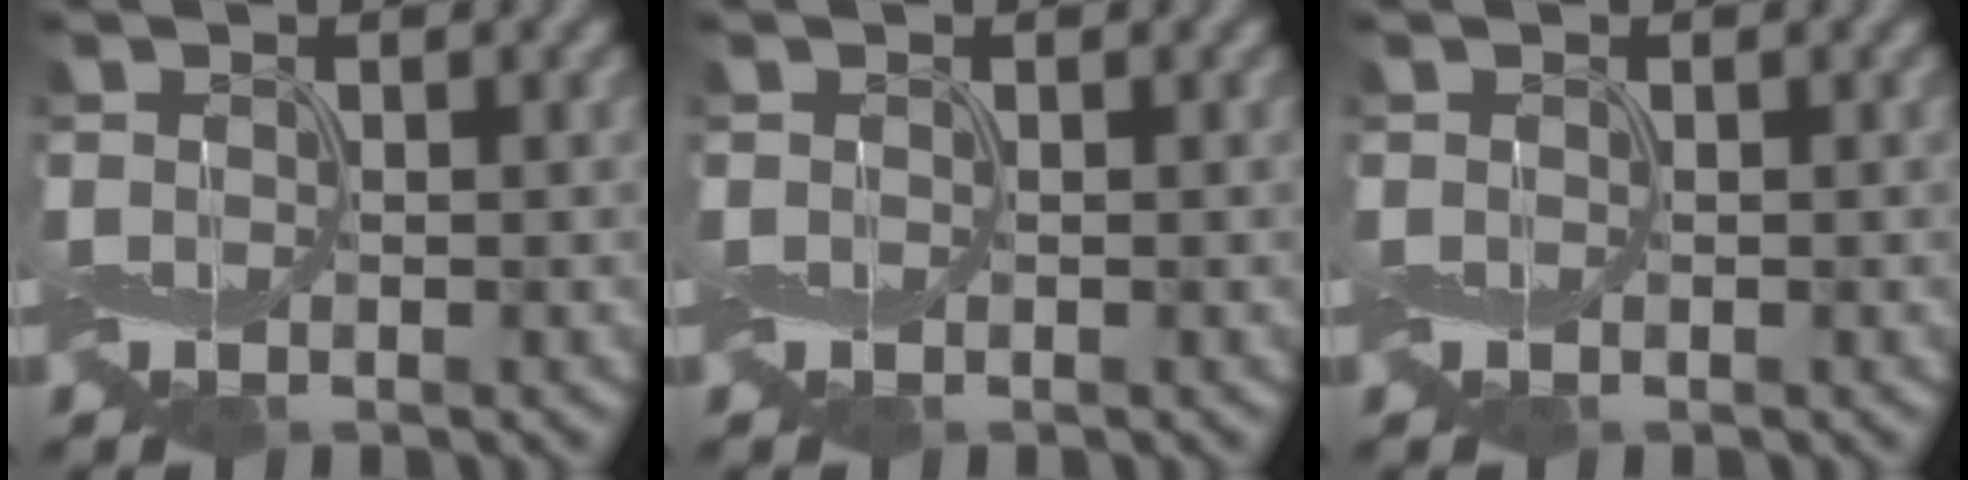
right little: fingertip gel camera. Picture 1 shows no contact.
{"total": 0.0}
{"total": 0.0}